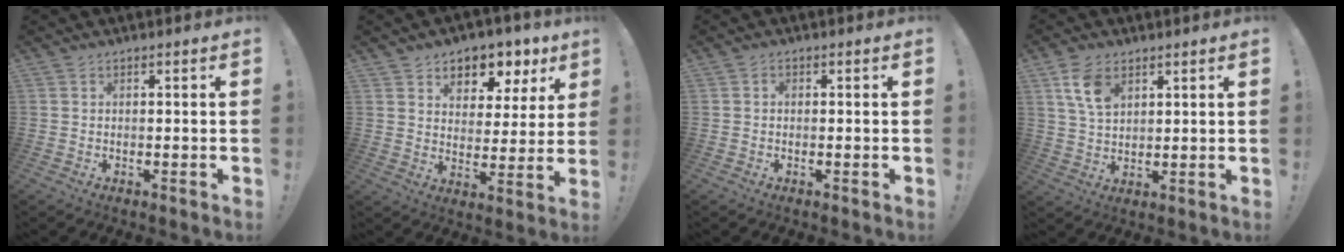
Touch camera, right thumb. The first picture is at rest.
{"total": 7.8, "force": [5.3, 5.2, 2.4], "torque": [-0.019, -0.050, 0.095]}
{"total": 0.8, "force": [-0.5, 0.5, 0.4], "torque": [-0.015, 0.005, -0.009]}
{"total": 8.6, "force": [4.4, 5.1, 5.3], "torque": [-0.093, -0.010, 0.087]}